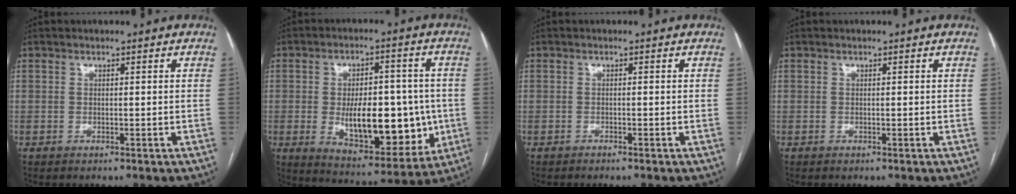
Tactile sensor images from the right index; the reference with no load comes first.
{"total": 16.3, "force": [-1.9, 7.5, 14.4], "torque": [-0.206, 0.002, -0.012]}
{"total": 0.9, "force": [-0.8, 0.0, 0.5], "torque": [-0.009, 0.000, -0.011]}
{"total": 0.0}